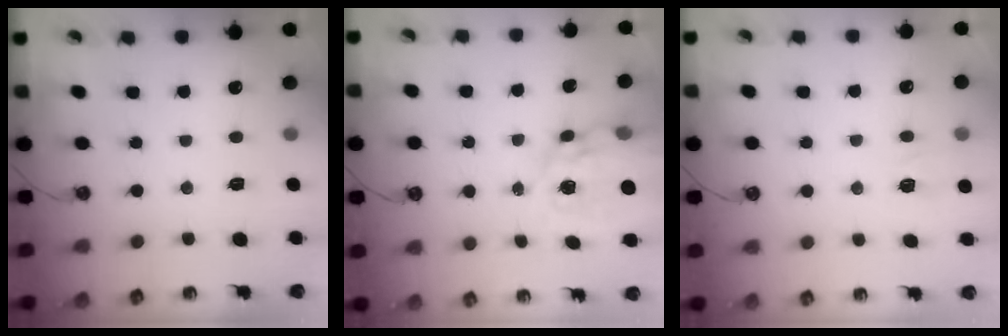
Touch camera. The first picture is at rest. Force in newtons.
{"total": 14.4, "press": 14.3, "slide": 1.5}
{"total": 5.4, "press": 5.4, "slide": 0.6}